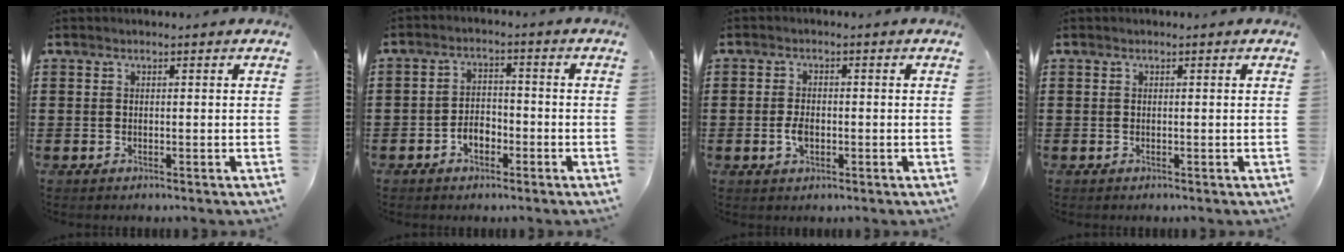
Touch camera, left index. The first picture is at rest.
{"total": 3.2, "force": [-1.8, 1.9, 1.8], "torque": [-0.037, 0.006, -0.037]}
{"total": 2.8, "force": [-0.5, 1.5, 2.3], "torque": [-0.052, -0.001, -0.011]}
{"total": 0.0}